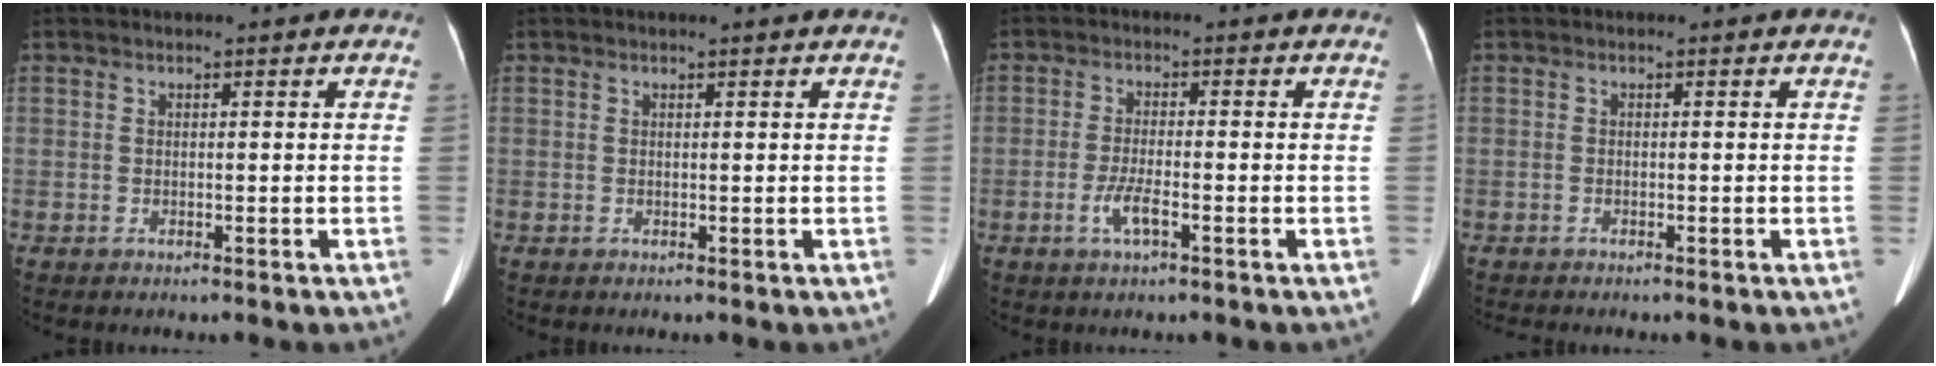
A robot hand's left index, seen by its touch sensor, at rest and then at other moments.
{"total": 1.2, "force": [1.1, -0.1, 0.6], "torque": [-0.012, 0.007, 0.015]}
{"total": 3.4, "force": [-1.7, 0.5, 3.0], "torque": [-0.069, -0.005, -0.033]}
{"total": 1.0, "force": [-0.9, 0.1, 0.5], "torque": [-0.007, -0.002, -0.010]}